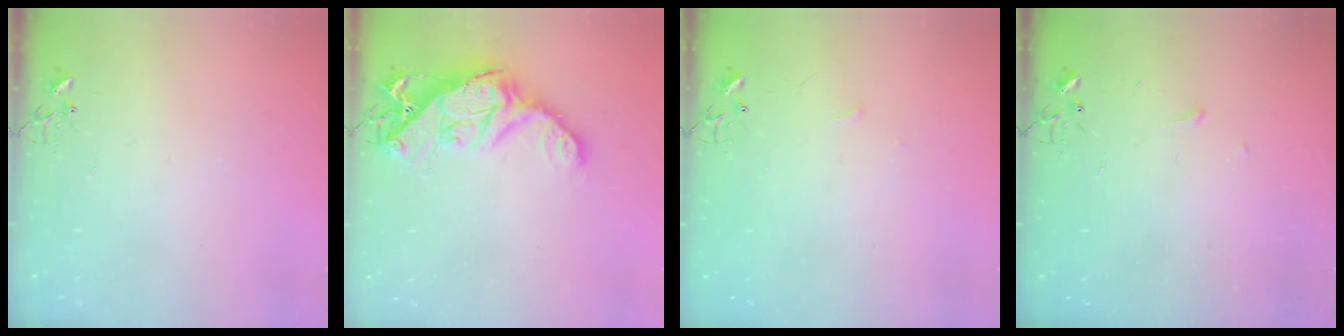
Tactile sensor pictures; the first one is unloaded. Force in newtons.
{"total": 16.1, "press": 16.1, "slide": 1.6}
{"total": 3.4, "press": 3.3, "slide": 0.4}
{"total": 3.3, "press": 3.3, "slide": 0.5}